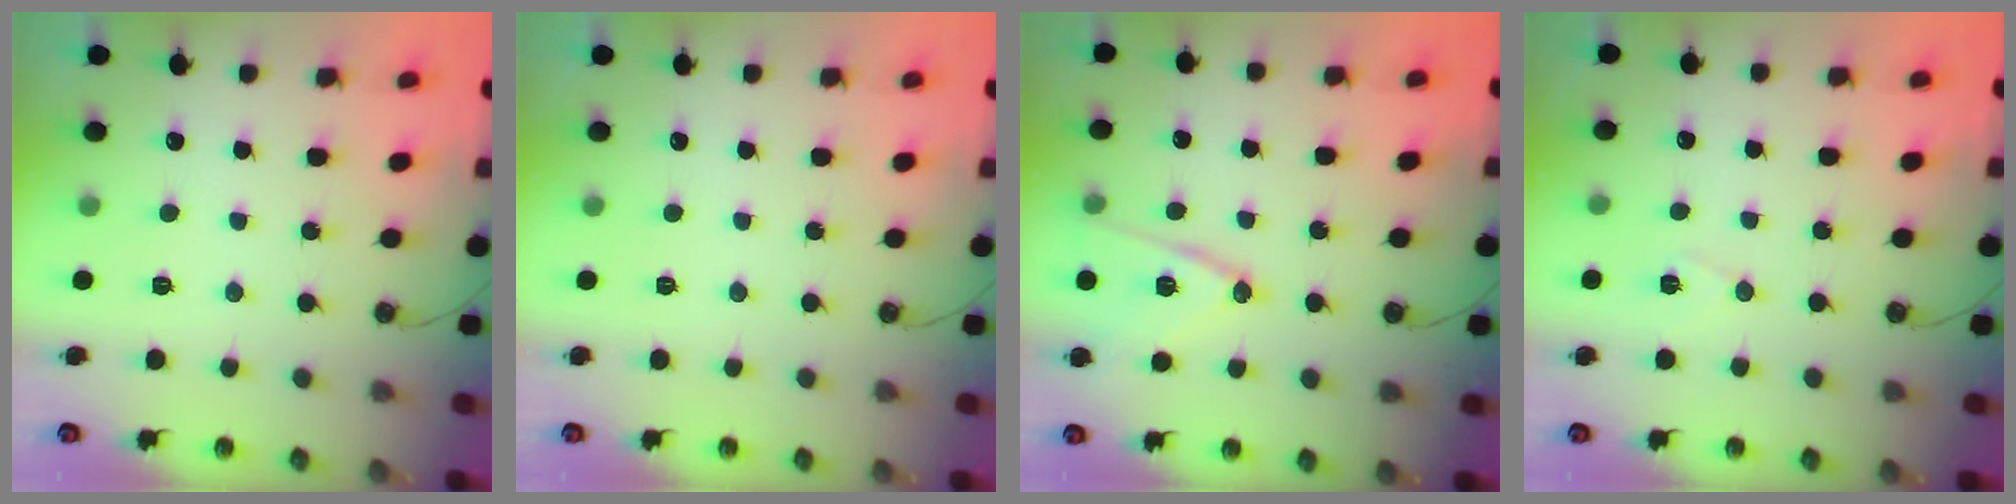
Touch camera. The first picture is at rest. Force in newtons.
{"total": 0.0}
{"total": 13.4, "press": 13.0, "slide": 3.5}
{"total": 5.9, "press": 3.9, "slide": 4.4}